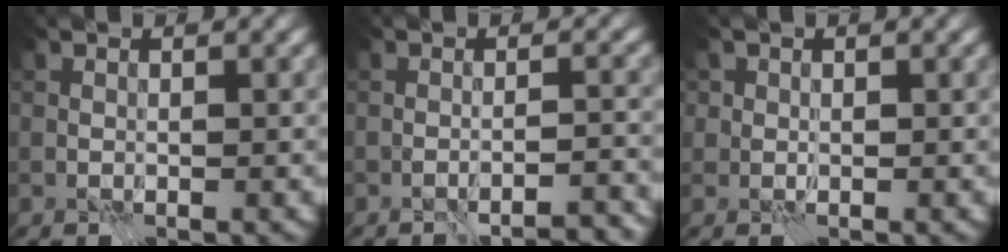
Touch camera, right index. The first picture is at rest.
{"total": 2.9, "force": [-2.6, -0.2, 1.2], "torque": [-0.016, 0.003, -0.038]}
{"total": 1.2, "force": [0.7, 0.9, 0.1], "torque": [-0.004, -0.008, 0.016]}